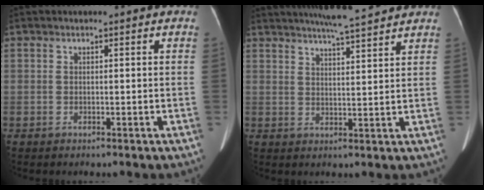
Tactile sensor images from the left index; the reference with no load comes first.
{"total": 9.9, "force": [8.8, 0.3, 4.5], "torque": [-0.073, 0.016, 0.123]}